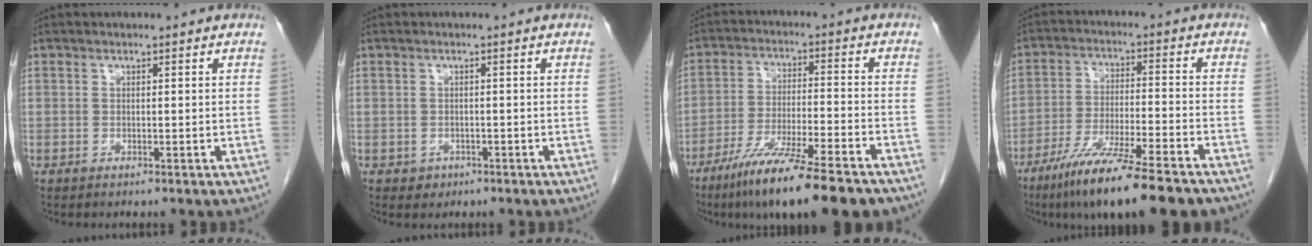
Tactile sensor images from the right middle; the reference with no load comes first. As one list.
[{"total": 1.5, "force": [-0.7, 1.3, 0.3], "torque": [-0.002, 0.005, -0.005]}, {"total": 15.9, "force": [-11.8, 1.1, 10.6], "torque": [-0.169, -0.040, -0.195]}, {"total": 15.5, "force": [-11.5, 1.1, 10.3], "torque": [-0.172, -0.042, -0.192]}]